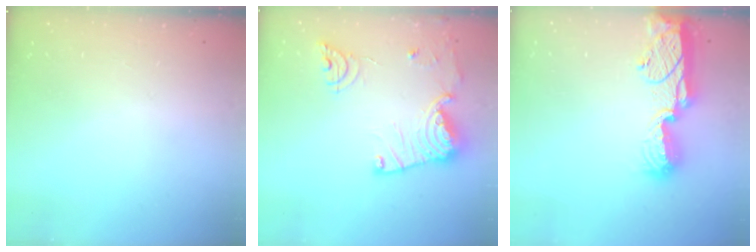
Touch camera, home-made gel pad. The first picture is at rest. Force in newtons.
{"total": 18.4, "press": 18.3, "slide": 1.9}
{"total": 15.4, "press": 14.2, "slide": 6.0}